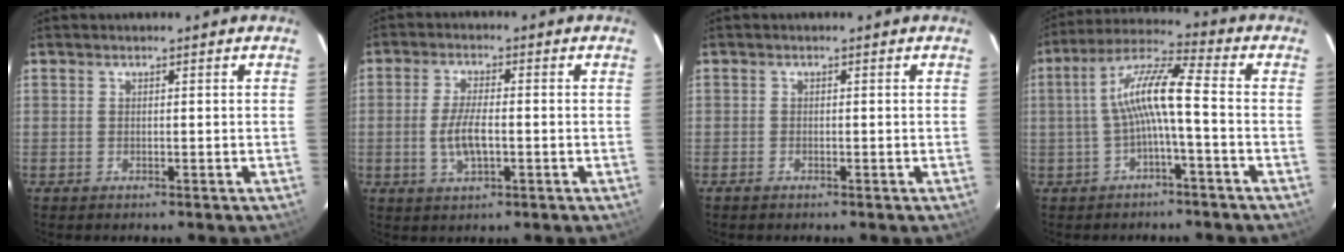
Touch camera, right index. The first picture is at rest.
{"total": 6.2, "force": [-1.2, 2.3, 5.6], "torque": [-0.114, -0.001, -0.021]}
{"total": 0.8, "force": [-0.7, 0.4, 0.1], "torque": [-0.005, 0.000, -0.014]}
{"total": 8.9, "force": [-1.5, 0.7, 8.8], "torque": [-0.187, 0.022, -0.028]}